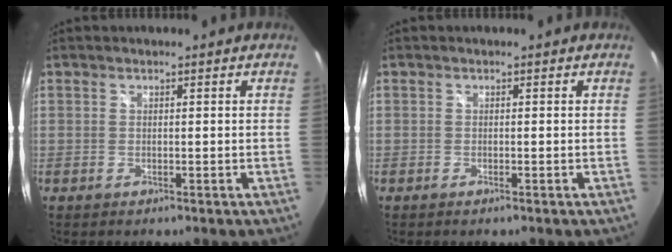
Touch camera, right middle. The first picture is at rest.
{"total": 0.6, "force": [-0.5, 0.0, 0.4], "torque": [-0.007, -0.001, -0.009]}